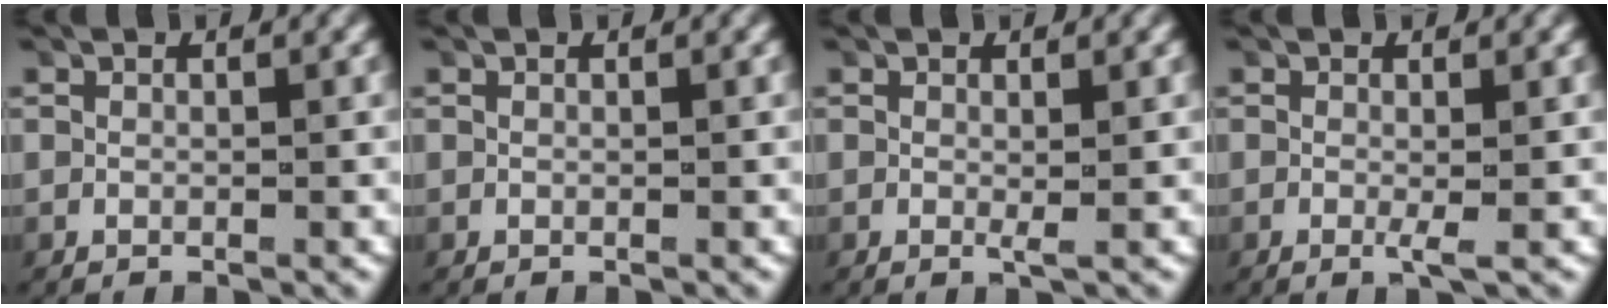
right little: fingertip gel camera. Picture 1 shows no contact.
{"total": 0.0}
{"total": 0.6, "force": [0.2, 0.0, 0.6], "torque": [-0.014, -0.008, 0.005]}
{"total": 1.1, "force": [-0.3, 0.1, 1.1], "torque": [-0.028, -0.008, -0.004]}